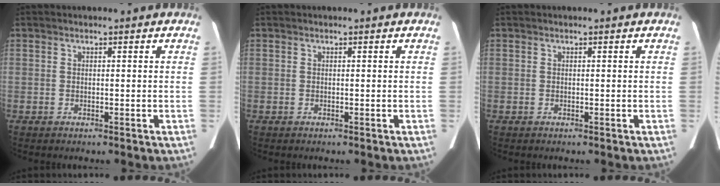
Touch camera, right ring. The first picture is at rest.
{"total": 0.0}
{"total": 0.0}